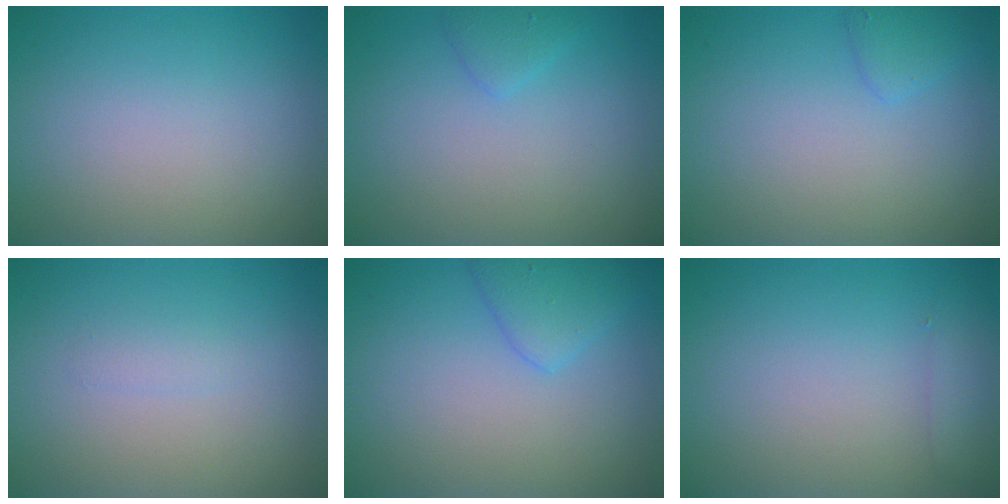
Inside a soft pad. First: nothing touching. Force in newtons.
{"total": 1.2, "press": 1.2, "slide": 0.1}
{"total": 1.3, "press": 1.3, "slide": 0.1}
{"total": 0.8, "press": 0.8, "slide": 0.0}
{"total": 2.3, "press": 2.3, "slide": 0.1}
{"total": 1.3, "press": 1.3, "slide": 0.1}